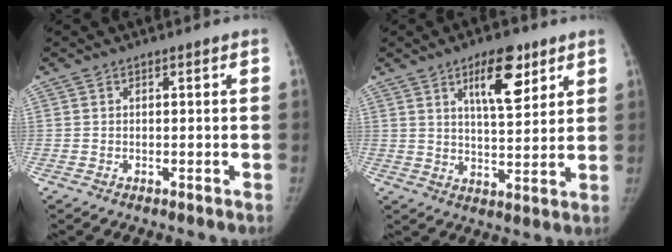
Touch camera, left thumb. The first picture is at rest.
{"total": 10.2, "force": [5.6, 4.0, 7.5], "torque": [-0.097, -0.034, 0.092]}